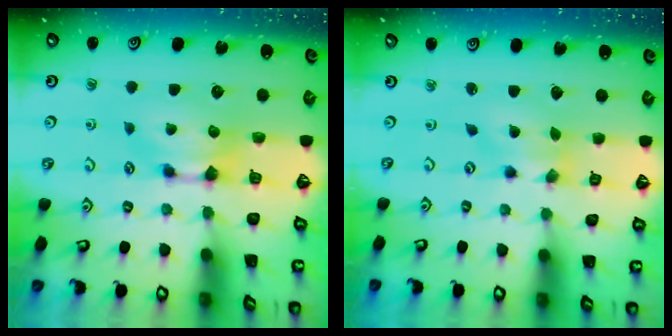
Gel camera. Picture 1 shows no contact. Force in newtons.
{"total": 1.3, "press": 0.3, "slide": 1.3}